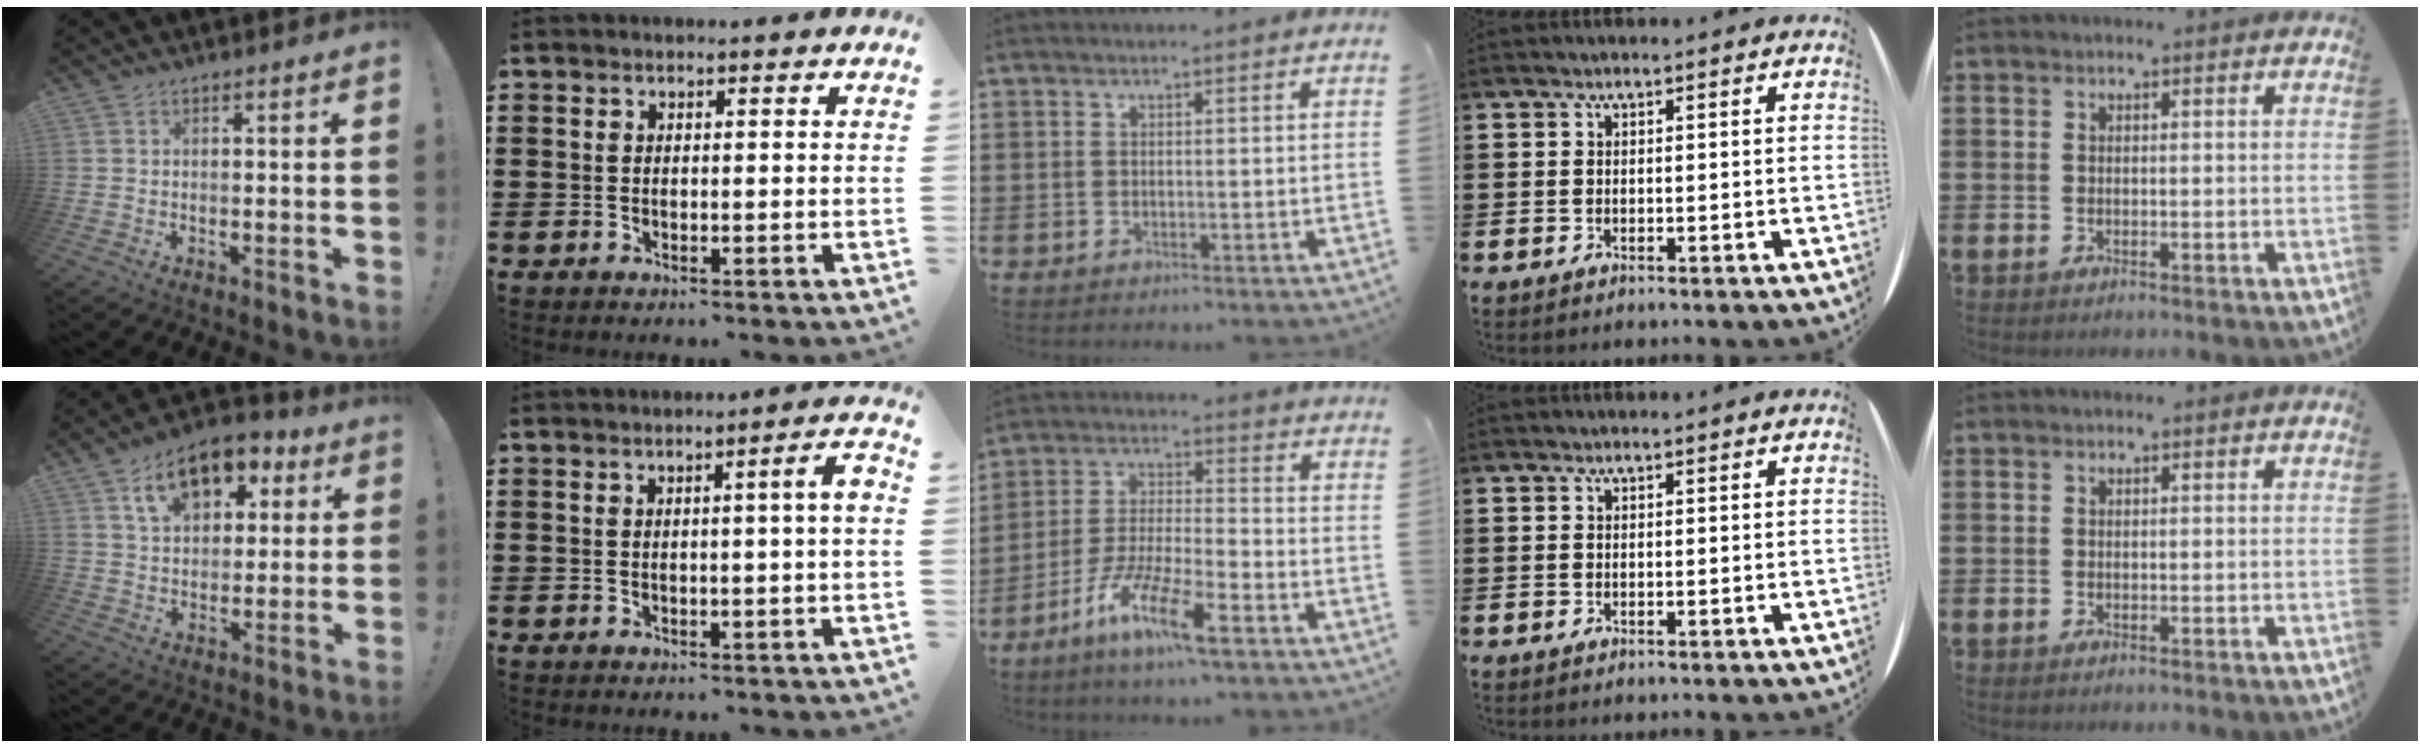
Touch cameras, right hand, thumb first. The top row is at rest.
{"thumb": {"total": 14.3, "force": [7.1, 9.3, 8.4], "torque": [-0.126, -0.024, 0.130]}, "index": {"total": 3.5, "force": [0.2, -0.2, 3.4], "torque": [-0.053, -0.005, -0.002]}, "middle": {"total": 9.9, "force": [-6.8, 1.3, 7.1], "torque": [-0.153, -0.007, -0.132]}}